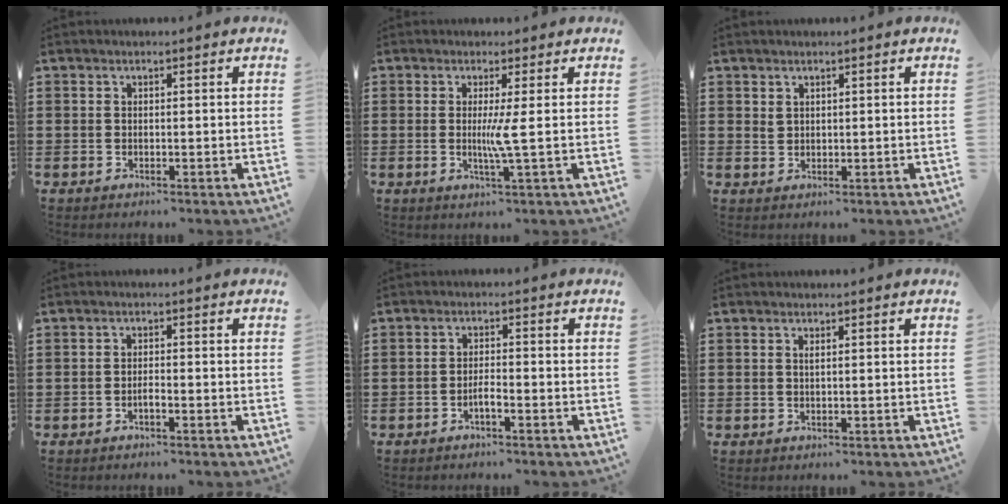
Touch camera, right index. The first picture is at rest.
{"total": 3.7, "force": [-0.1, -0.7, 3.7], "torque": [-0.066, -0.012, -0.005]}
{"total": 1.2, "force": [0.8, 0.8, 0.4], "torque": [-0.011, 0.003, 0.015]}
{"total": 1.3, "force": [-0.8, 0.2, 1.0], "torque": [-0.019, -0.003, -0.014]}
{"total": 2.0, "force": [-1.3, 0.2, 1.5], "torque": [-0.028, 0.002, -0.024]}
{"total": 0.6, "force": [0.2, 0.0, 0.5], "torque": [-0.011, -0.002, 0.004]}